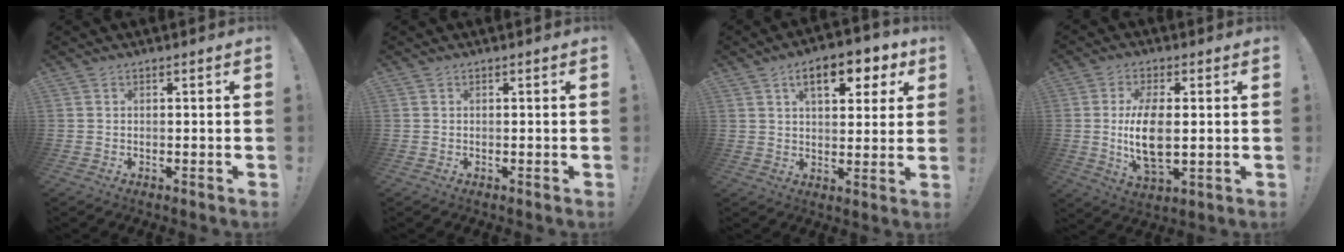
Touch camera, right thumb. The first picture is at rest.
{"total": 0.0}
{"total": 11.4, "force": [5.1, 5.4, 8.7], "torque": [-0.116, -0.016, 0.083]}
{"total": 11.5, "force": [0.2, 5.4, 10.2], "torque": [-0.206, -0.016, -0.001]}